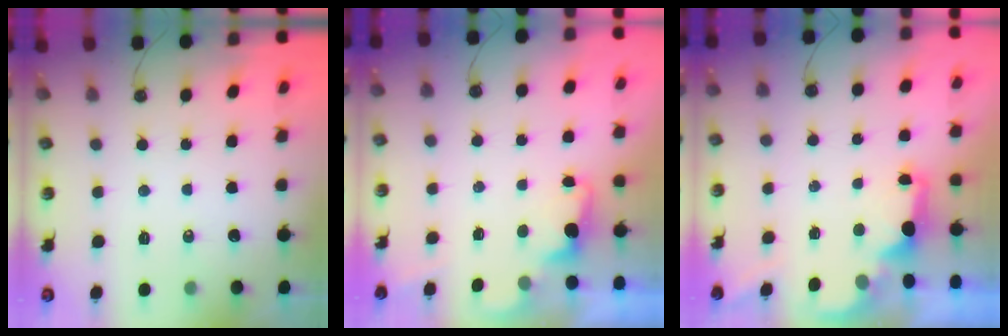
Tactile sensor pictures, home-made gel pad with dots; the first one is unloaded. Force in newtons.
{"total": 1.3, "press": 1.0, "slide": 0.9}
{"total": 2.1, "press": 2.0, "slide": 0.8}